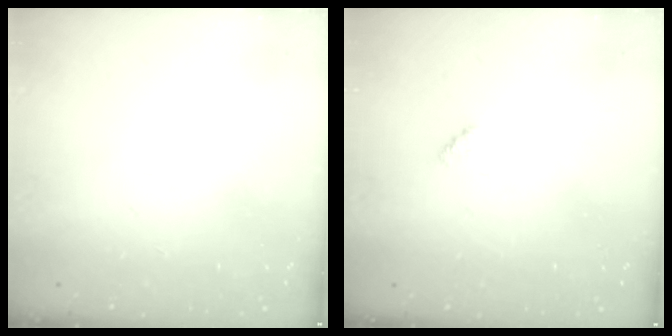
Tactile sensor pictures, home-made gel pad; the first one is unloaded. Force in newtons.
{"total": 2.4, "press": 2.4, "slide": 0.4}